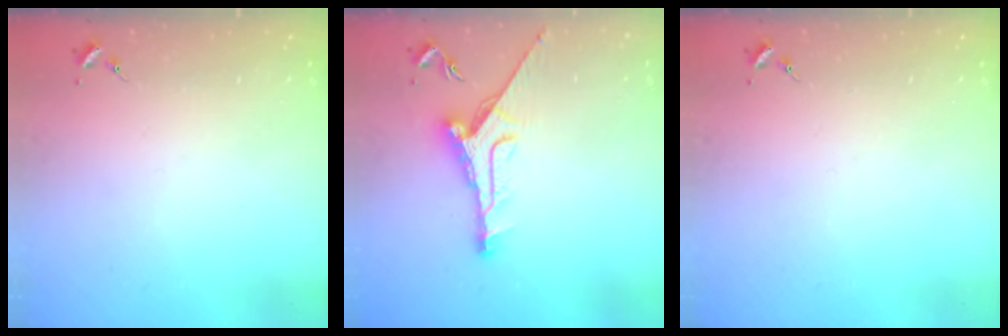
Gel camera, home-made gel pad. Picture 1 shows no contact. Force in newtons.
{"total": 11.1, "press": 11.1, "slide": 0.8}
{"total": 0.0}